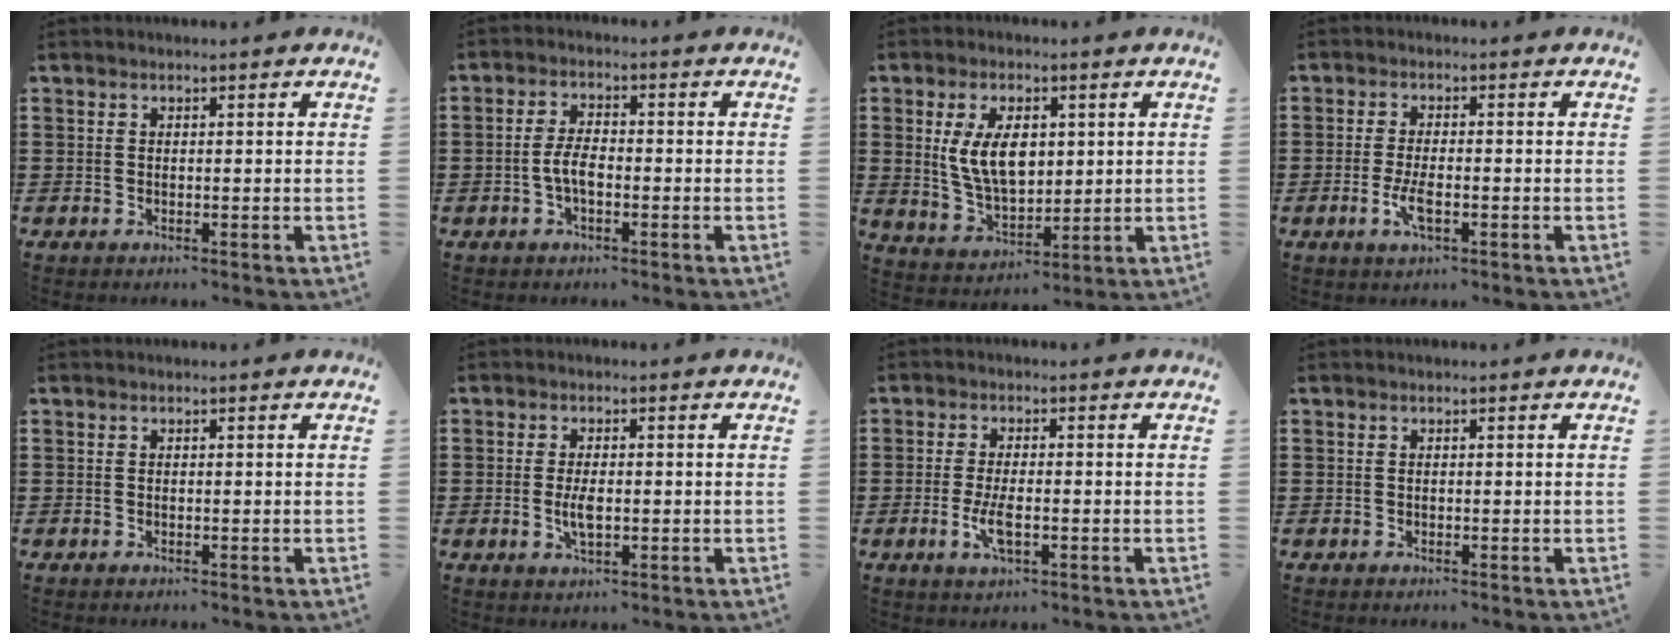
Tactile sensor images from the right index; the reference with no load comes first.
{"total": 4.0, "force": [-1.1, 1.7, 3.4], "torque": [-0.083, -0.001, -0.026]}
{"total": 8.8, "force": [1.7, 5.0, 7.1], "torque": [-0.150, 0.007, 0.026]}
{"total": 3.9, "force": [-1.4, 1.2, 3.4], "torque": [-0.077, -0.004, -0.030]}
{"total": 0.0}
{"total": 3.4, "force": [-0.4, 1.3, 3.1], "torque": [-0.063, -0.002, -0.009]}
{"total": 4.3, "force": [-1.3, 1.4, 3.8], "torque": [-0.084, -0.004, -0.027]}
{"total": 0.0}